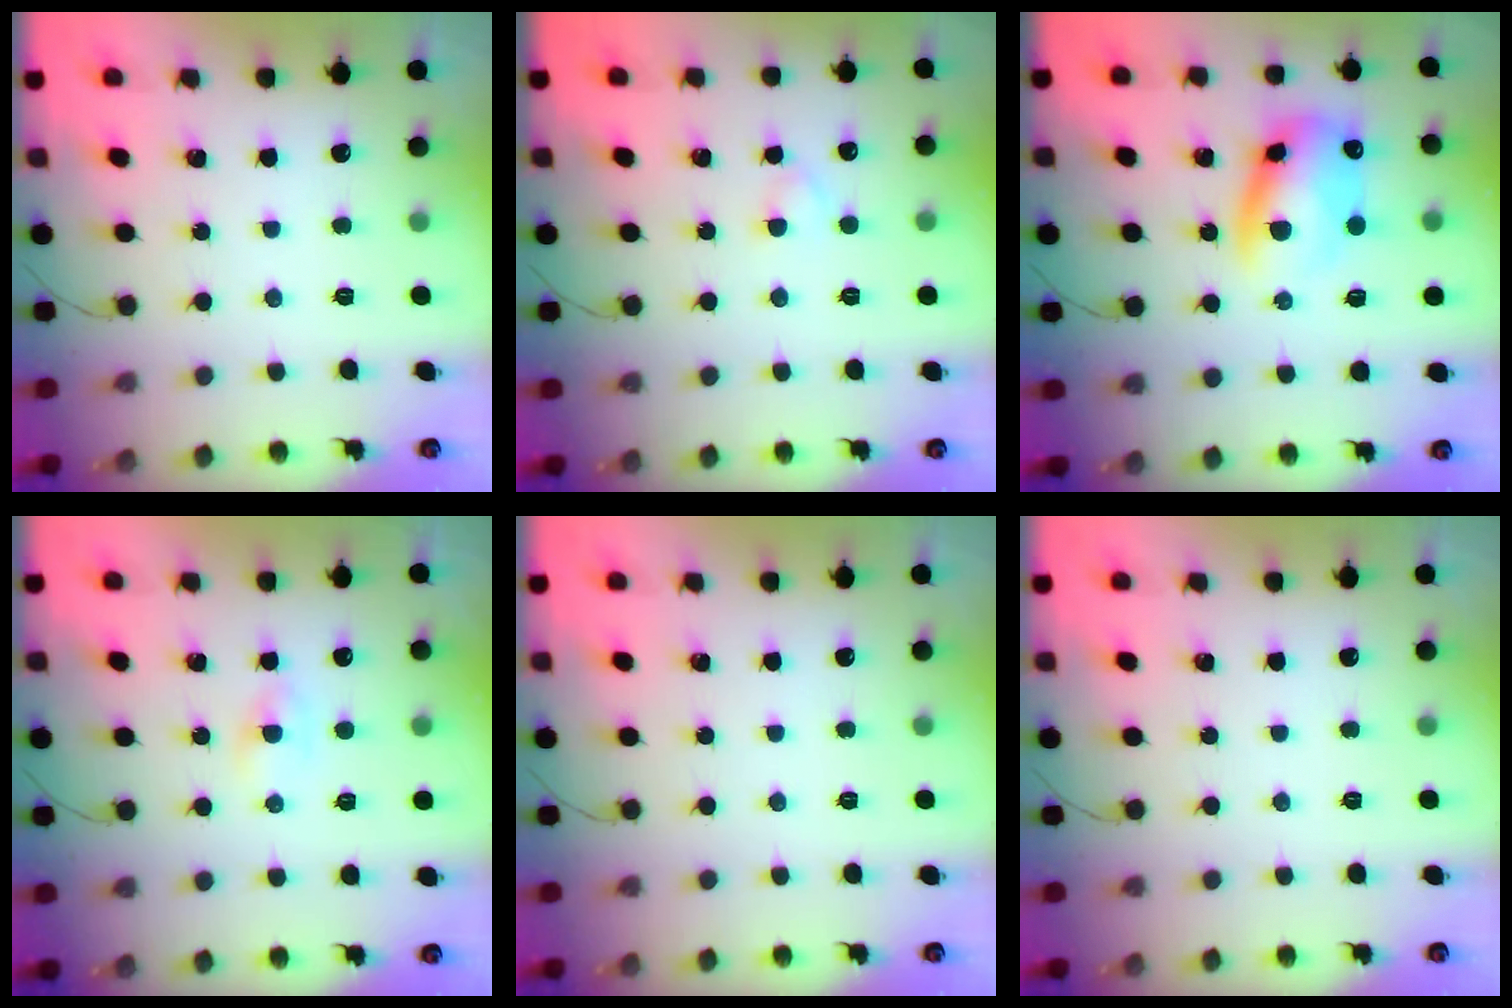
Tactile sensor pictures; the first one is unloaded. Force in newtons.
{"total": 2.2, "press": 1.9, "slide": 1.0}
{"total": 12.6, "press": 12.4, "slide": 2.1}
{"total": 1.2, "press": 1.0, "slide": 0.6}
{"total": 0.0}
{"total": 0.0}